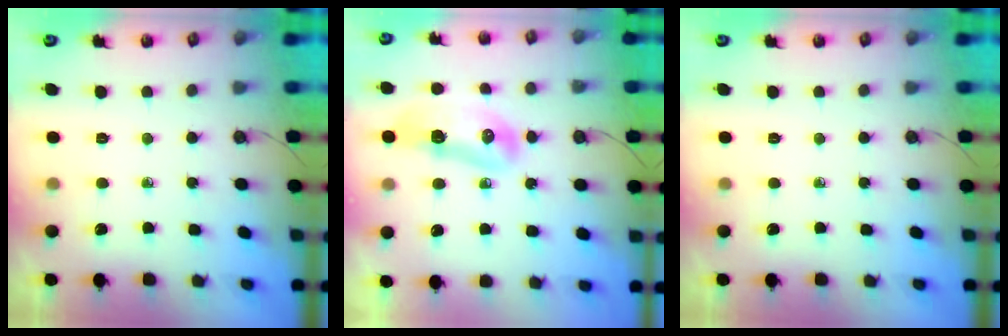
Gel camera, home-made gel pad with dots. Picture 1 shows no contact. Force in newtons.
{"total": 10.6, "press": 10.5, "slide": 1.5}
{"total": 0.0}